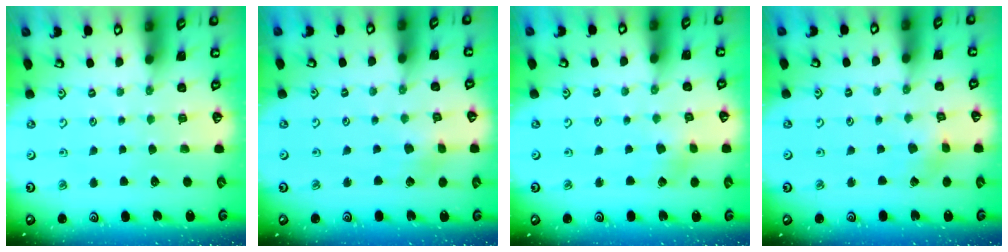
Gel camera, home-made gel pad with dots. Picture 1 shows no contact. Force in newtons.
{"total": 3.2, "press": 3.1, "slide": 0.3}
{"total": 2.6, "press": 2.5, "slide": 0.5}
{"total": 1.6, "press": 1.6, "slide": 0.1}